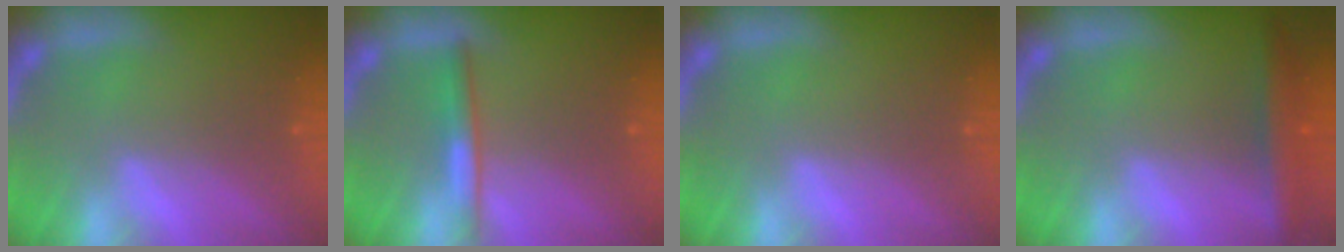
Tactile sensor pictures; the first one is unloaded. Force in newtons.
{"total": 2.5}
{"total": 0.0}
{"total": 4.0}